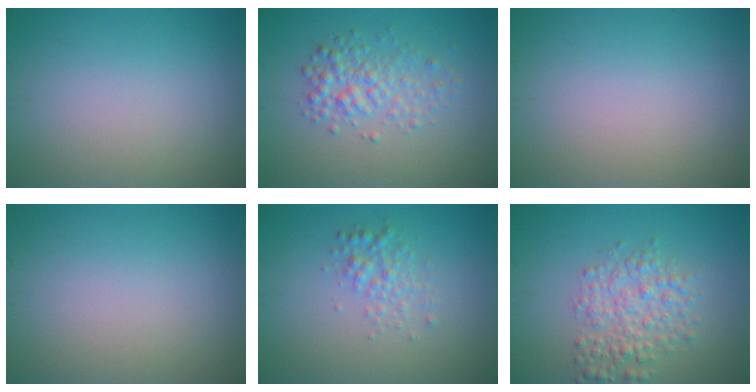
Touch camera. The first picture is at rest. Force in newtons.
{"total": 3.1, "press": 3.1, "slide": 0.1}
{"total": 0.0}
{"total": 0.0}
{"total": 2.1, "press": 2.1, "slide": 0.0}
{"total": 4.0, "press": 4.0, "slide": 0.1}